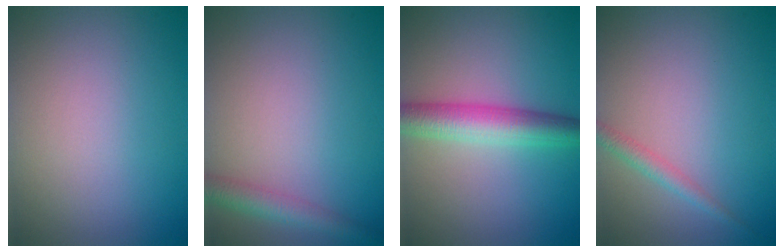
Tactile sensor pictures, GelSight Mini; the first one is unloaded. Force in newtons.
{"total": 2.7, "press": 2.7, "slide": 0.1}
{"total": 5.0, "press": 5.0, "slide": 0.1}
{"total": 1.5, "press": 1.5, "slide": 0.0}